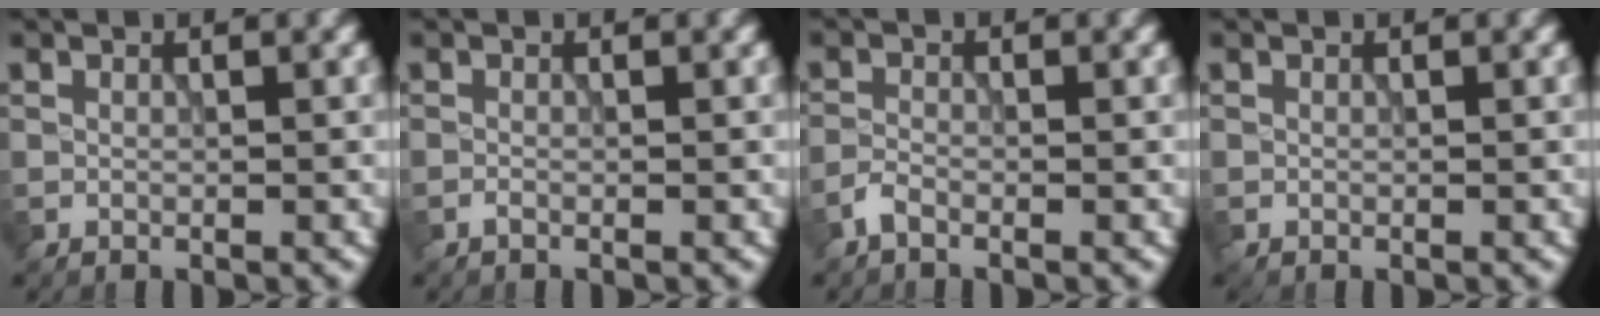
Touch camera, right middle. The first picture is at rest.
{"total": 0.5, "force": [-0.4, 0.1, 0.3], "torque": [-0.007, 0.000, -0.010]}
{"total": 1.3, "force": [-1.0, 0.3, 0.7], "torque": [-0.016, 0.001, -0.027]}
{"total": 0.0}